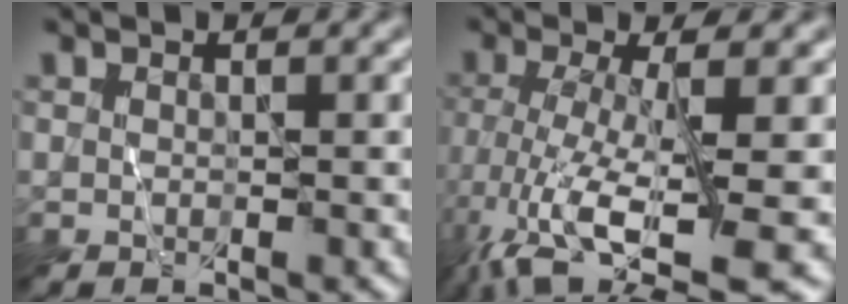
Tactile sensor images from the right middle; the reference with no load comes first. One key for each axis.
{"total": 12.0, "fx": -5.1, "fy": 3.3, "fz": 10.4, "tx": -0.212, "ty": -0.025, "tz": -0.083}